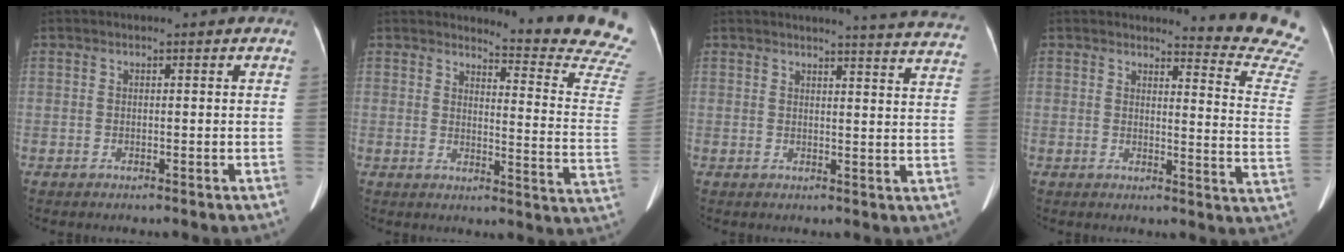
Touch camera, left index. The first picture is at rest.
{"total": 15.6, "force": [15.4, -1.1, 2.7], "torque": [-0.025, -0.158, 0.150]}
{"total": 16.5, "force": [16.0, 0.2, 3.9], "torque": [-0.036, -0.091, 0.154]}
{"total": 13.3, "force": [13.2, -1.1, 0.6], "torque": [0.010, -0.155, 0.115]}